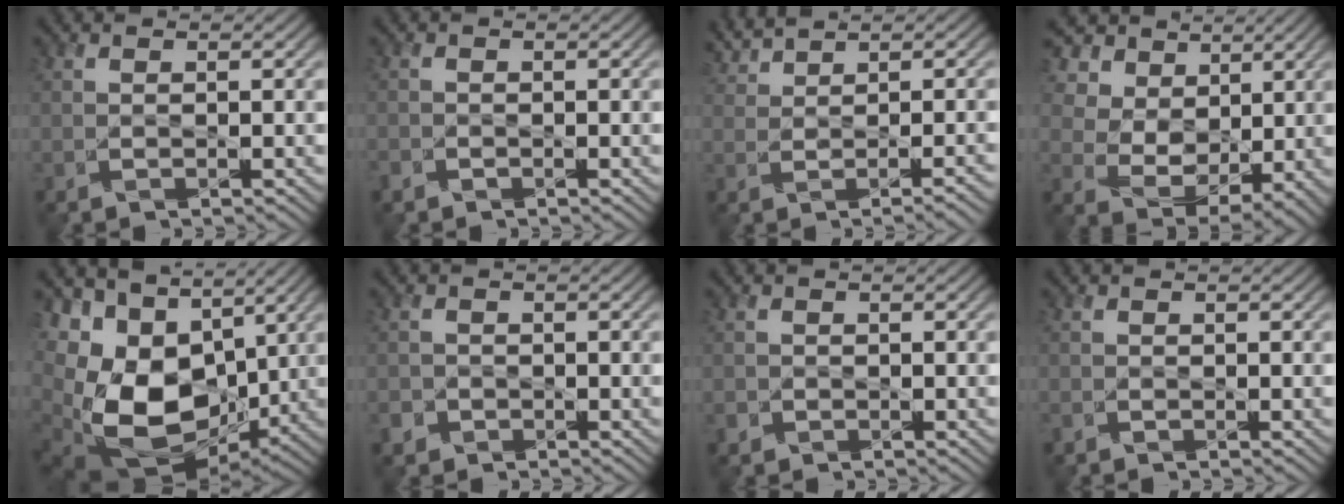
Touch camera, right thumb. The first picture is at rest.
{"total": 1.1, "force": [-0.9, 0.6, -0.1], "torque": [0.006, -0.007, -0.022]}
{"total": 3.3, "force": [2.0, 0.6, 2.6], "torque": [-0.047, 0.014, 0.033]}
{"total": 9.8, "force": [4.3, 7.5, 4.7], "torque": [-0.156, 0.005, 0.102]}
{"total": 17.2, "force": [0.3, 11.6, 12.7], "torque": [-0.281, -0.030, 0.034]}
{"total": 1.8, "force": [-1.2, 1.3, 0.0], "torque": [0.007, -0.006, -0.026]}
{"total": 1.0, "force": [-0.6, 0.8, -0.1], "torque": [0.007, -0.006, -0.015]}
{"total": 0.6, "force": [-0.4, 0.4, 0.0], "torque": [0.002, -0.004, -0.011]}